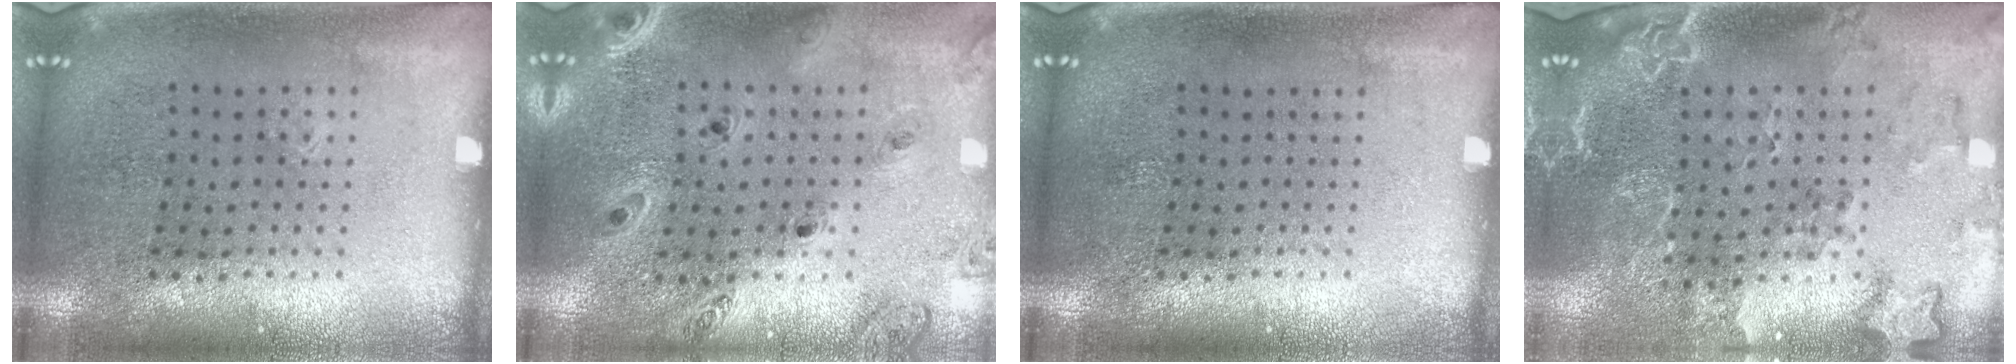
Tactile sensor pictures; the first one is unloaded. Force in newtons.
{"total": 1.3, "press": 1.3, "slide": 0.1}
{"total": 0.0}
{"total": 2.1, "press": 2.0, "slide": 0.7}